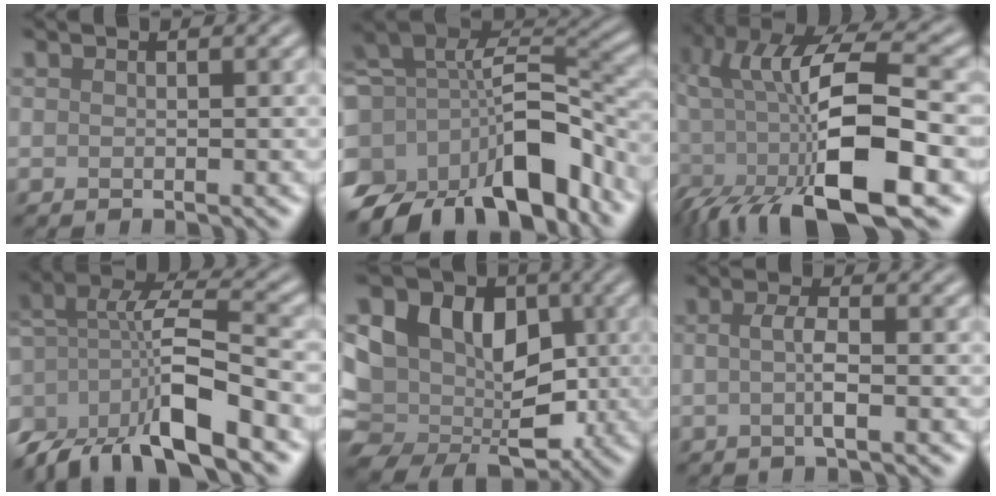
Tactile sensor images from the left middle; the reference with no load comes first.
{"total": 13.5, "force": [-6.4, 7.2, 9.4], "torque": [-0.168, 0.005, -0.112]}
{"total": 14.0, "force": [-3.5, 5.0, 12.6], "torque": [-0.230, -0.003, -0.069]}
{"total": 9.4, "force": [-5.1, 2.9, 7.3], "torque": [-0.123, 0.009, -0.105]}
{"total": 13.9, "force": [0.9, 11.1, 8.3], "torque": [-0.130, 0.027, 0.001]}
{"total": 2.2, "force": [-0.3, 0.4, 2.1], "torque": [-0.043, 0.000, -0.007]}